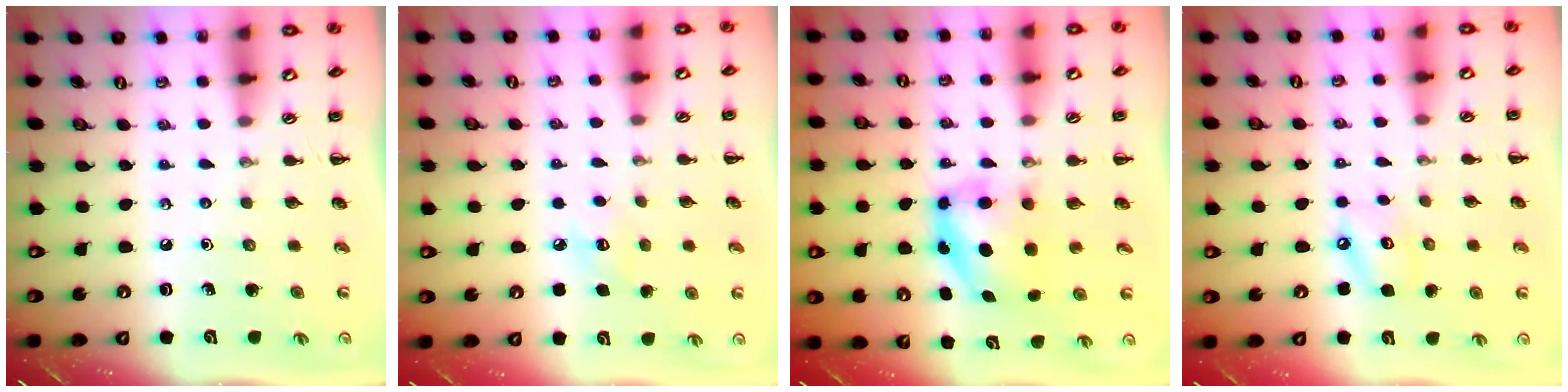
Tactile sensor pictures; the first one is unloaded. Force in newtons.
{"total": 6.9, "press": 6.6, "slide": 2.0}
{"total": 6.2, "press": 6.1, "slide": 1.0}
{"total": 6.4, "press": 6.4, "slide": 0.7}